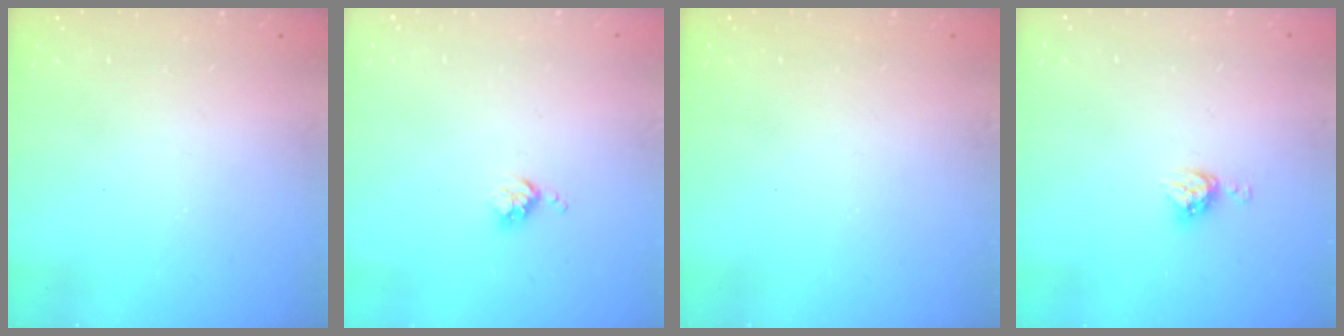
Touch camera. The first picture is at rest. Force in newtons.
{"total": 3.3, "press": 3.3, "slide": 0.4}
{"total": 0.0}
{"total": 5.0, "press": 4.9, "slide": 0.3}